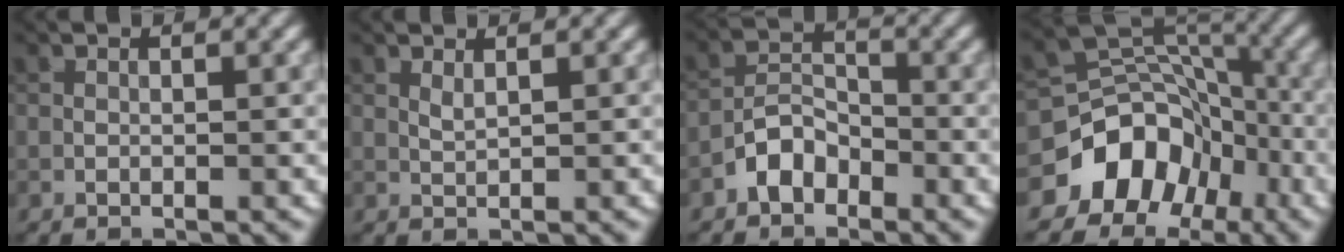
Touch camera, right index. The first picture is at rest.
{"total": 0.8, "force": [0.5, 0.1, 0.6], "torque": [-0.018, 0.001, 0.012]}
{"total": 2.9, "force": [-2.0, 1.7, 1.3], "torque": [-0.020, 0.014, -0.042]}
{"total": 8.1, "force": [-4.1, 6.2, 3.1], "torque": [-0.036, 0.009, -0.079]}